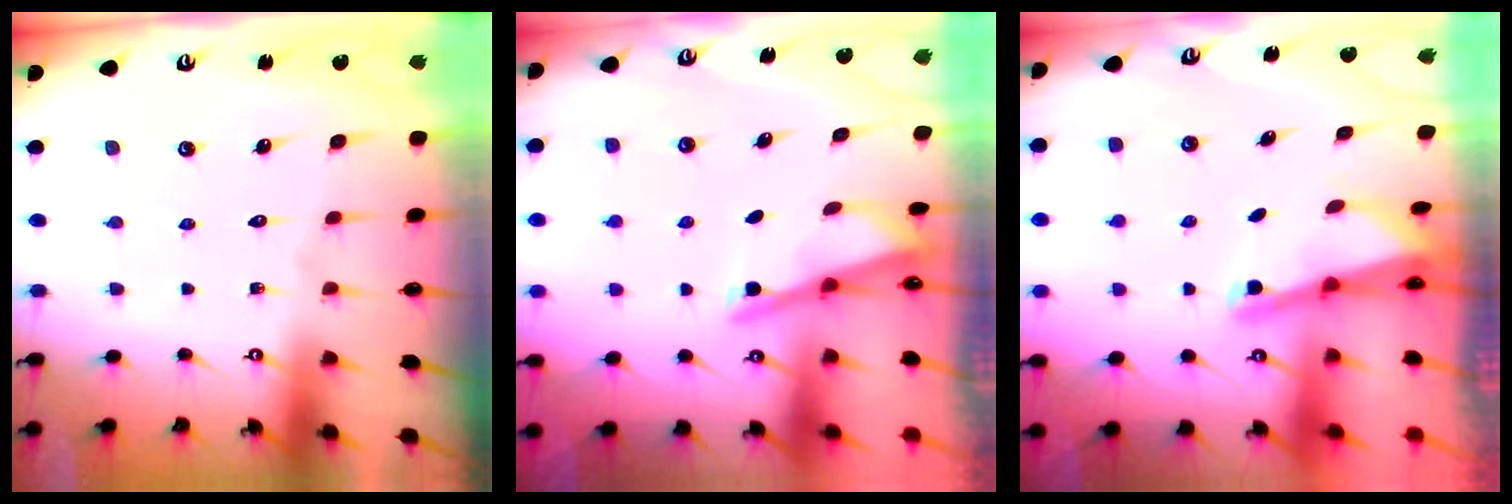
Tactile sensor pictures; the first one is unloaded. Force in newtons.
{"total": 2.9, "press": 2.9, "slide": 0.3}
{"total": 1.8, "press": 1.8, "slide": 0.1}